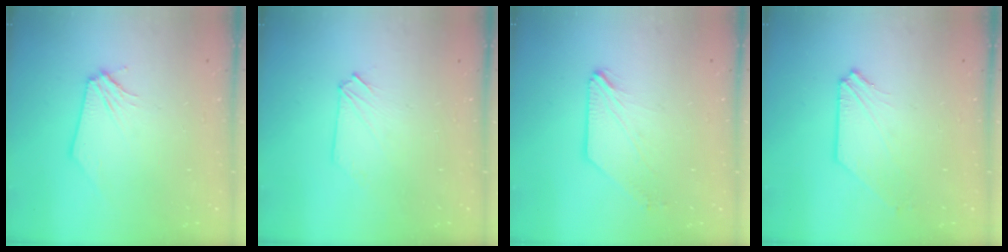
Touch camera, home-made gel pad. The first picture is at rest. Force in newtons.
{"total": 0.8, "press": 0.8, "slide": 0.2}
{"total": 0.0}
{"total": 1.4, "press": 1.3, "slide": 0.2}